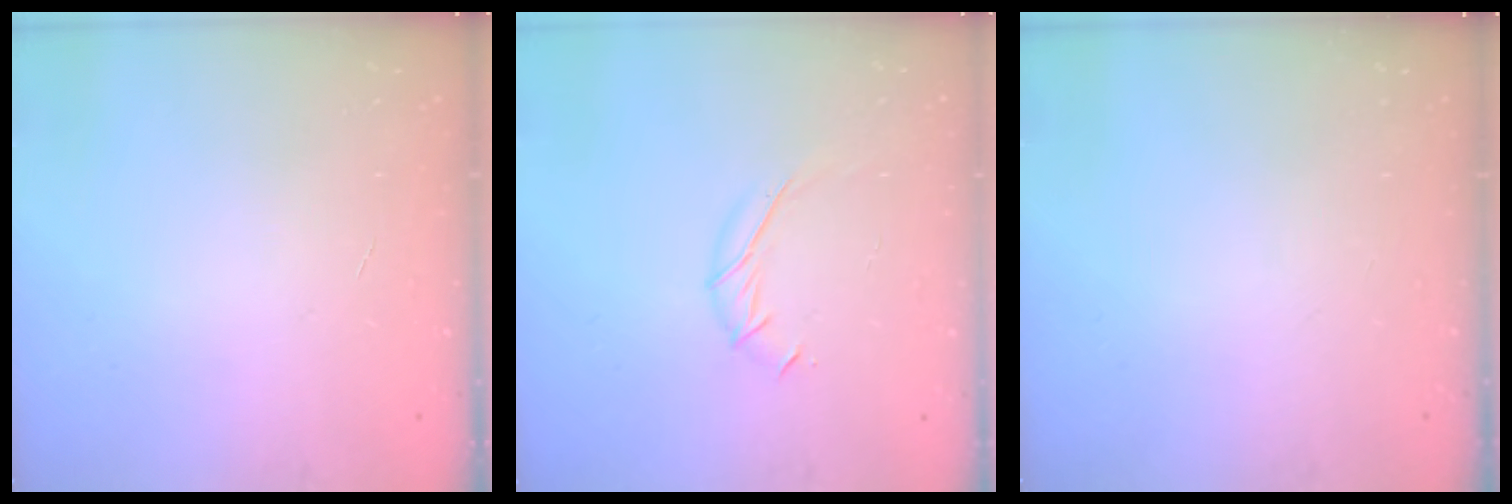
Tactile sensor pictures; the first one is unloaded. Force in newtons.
{"total": 7.2, "press": 7.0, "slide": 1.4}
{"total": 0.0}